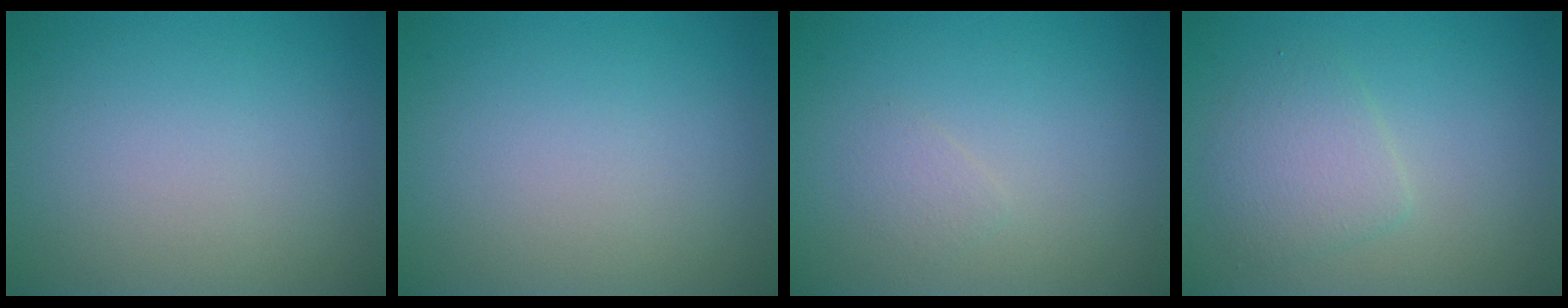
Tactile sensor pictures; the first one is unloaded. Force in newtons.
{"total": 0.0}
{"total": 0.9, "press": 0.9, "slide": 0.1}
{"total": 2.7, "press": 2.7, "slide": 0.1}